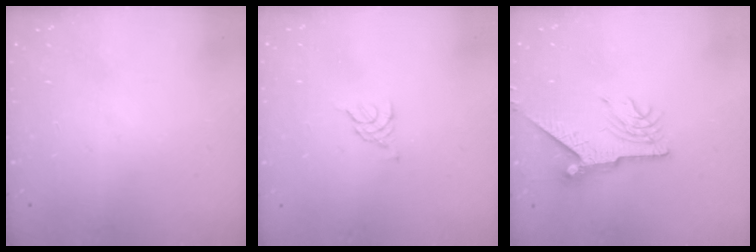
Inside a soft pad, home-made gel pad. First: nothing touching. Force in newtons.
{"total": 0.8, "press": 0.7, "slide": 0.3}
{"total": 9.3, "press": 9.3, "slide": 0.4}